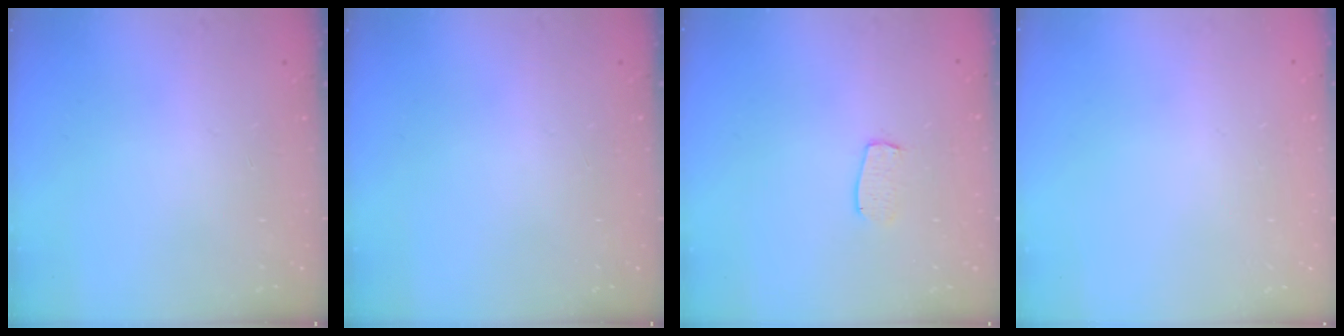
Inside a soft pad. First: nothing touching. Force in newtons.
{"total": 0.0}
{"total": 6.1, "press": 6.1, "slide": 0.3}
{"total": 0.0}